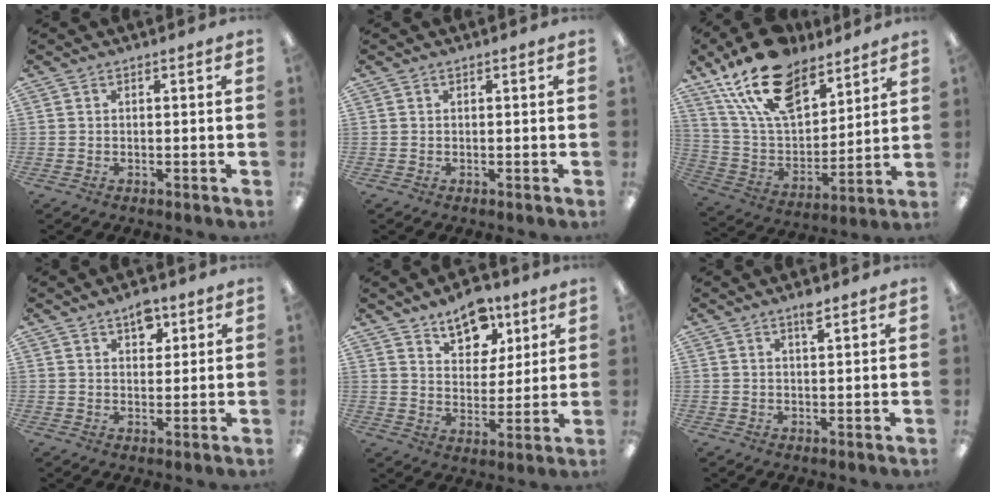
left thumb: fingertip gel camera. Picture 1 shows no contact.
{"total": 0.0}
{"total": 19.8, "force": [13.5, 10.3, 10.3], "torque": [-0.200, -0.065, 0.247]}
{"total": 5.1, "force": [3.4, 2.9, 2.5], "torque": [-0.015, -0.017, 0.054]}
{"total": 10.8, "force": [7.8, 6.2, 4.2], "torque": [-0.045, -0.048, 0.140]}
{"total": 2.8, "force": [2.1, 0.5, 1.8], "torque": [-0.024, -0.006, 0.034]}